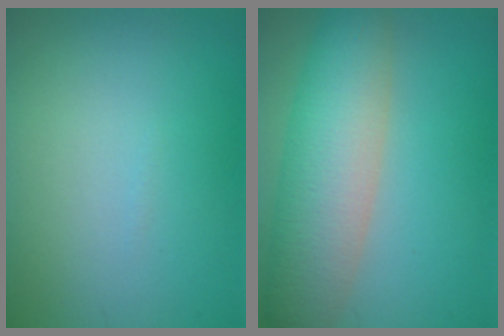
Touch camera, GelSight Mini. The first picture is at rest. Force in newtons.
{"total": 8.0, "press": 8.0, "slide": 0.4}